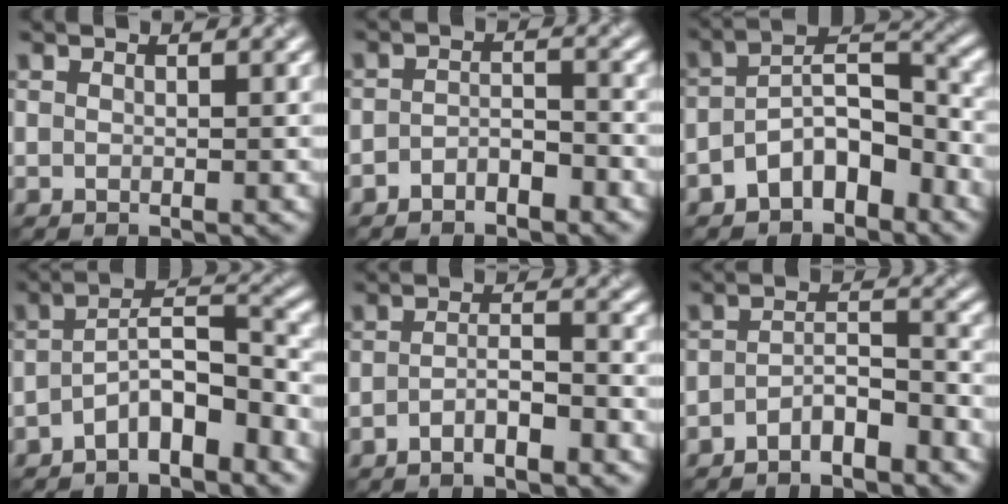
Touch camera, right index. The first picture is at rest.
{"total": 2.1, "force": [-1.5, 0.8, 1.2], "torque": [-0.024, 0.010, -0.032]}
{"total": 6.2, "force": [-3.4, 3.2, 4.1], "torque": [-0.059, 0.019, -0.068]}
{"total": 5.7, "force": [-3.5, 1.7, 4.1], "torque": [-0.072, 0.014, -0.065]}
{"total": 2.7, "force": [-1.5, 0.8, 2.1], "torque": [-0.041, 0.011, -0.030]}
{"total": 3.3, "force": [-2.4, 0.9, 2.0], "torque": [-0.038, 0.009, -0.049]}